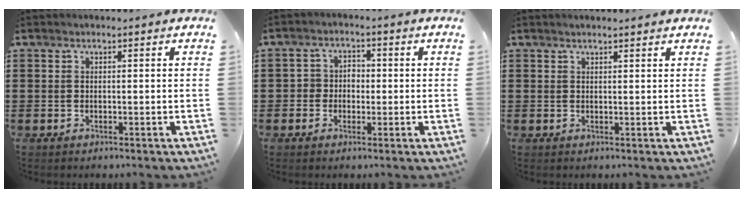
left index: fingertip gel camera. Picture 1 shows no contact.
{"total": 2.6, "force": [-0.6, 2.4, 0.8], "torque": [-0.027, 0.009, -0.017]}
{"total": 1.0, "force": [0.9, 0.0, 0.3], "torque": [-0.008, -0.001, 0.017]}